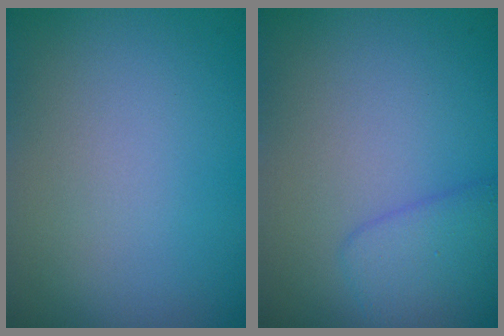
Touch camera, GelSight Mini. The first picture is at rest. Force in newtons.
{"total": 2.6, "press": 2.5, "slide": 0.2}